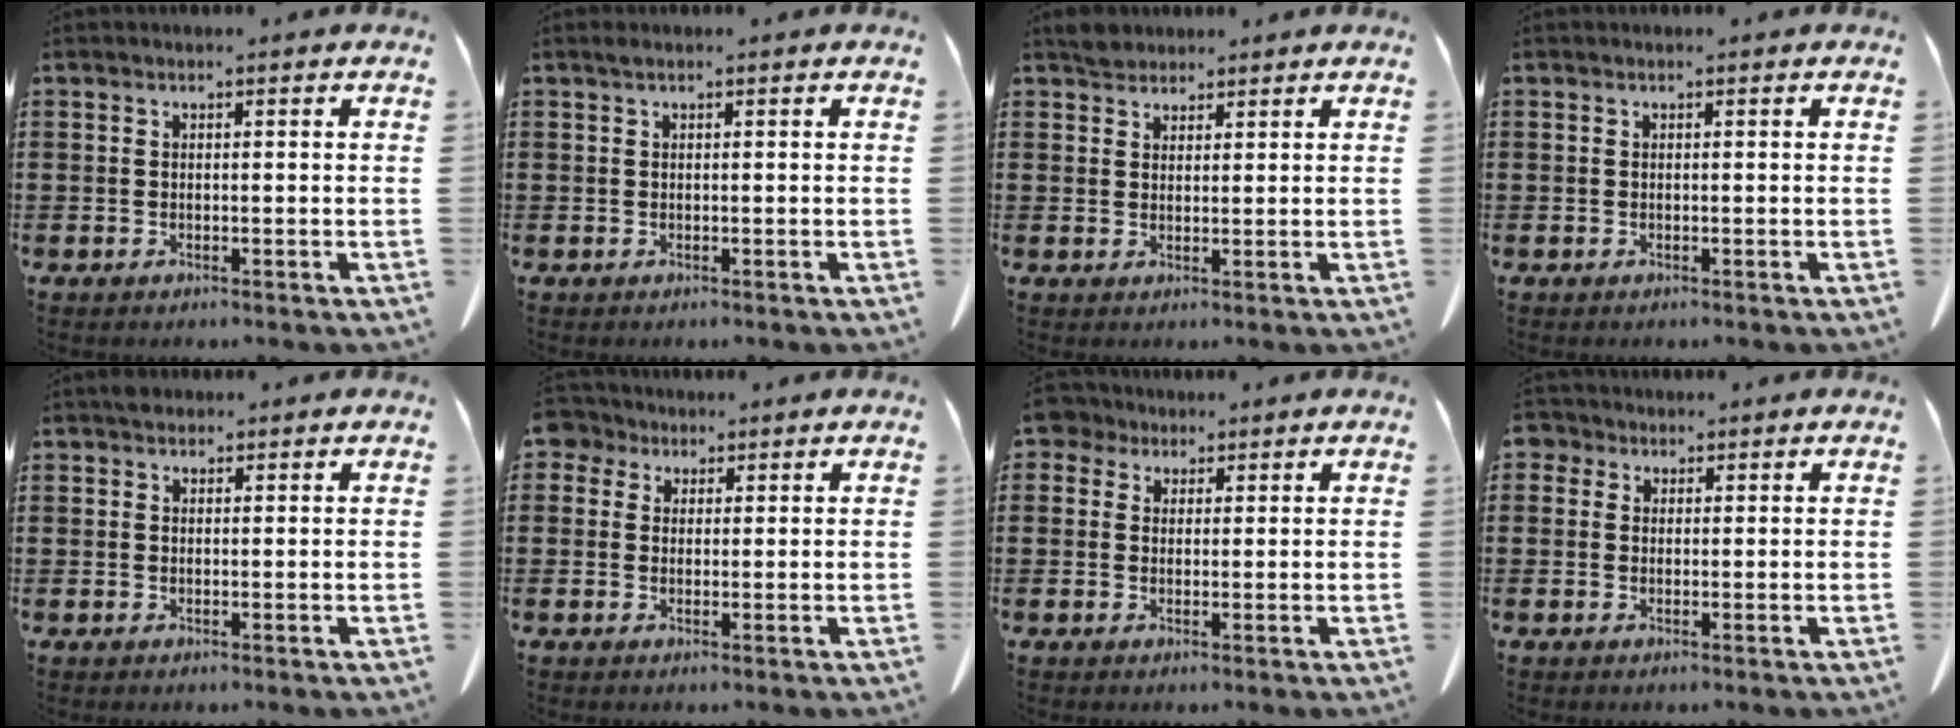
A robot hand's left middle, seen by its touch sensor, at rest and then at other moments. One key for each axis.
{"total": 0.6, "fx": 0.3, "fy": 0.1, "fz": 0.5, "tx": -0.010, "ty": 0.002, "tz": 0.006}
{"total": 2.5, "fx": 2.2, "fy": 1.0, "fz": 0.4, "tx": -0.007, "ty": 0.003, "tz": 0.043}
{"total": 0.0}
{"total": 1.3, "fx": 1.1, "fy": 0.7, "fz": 0.2, "tx": -0.006, "ty": 0.003, "tz": 0.022}
{"total": 3.1, "fx": 2.0, "fy": 2.2, "fz": 0.9, "tx": -0.021, "ty": 0.008, "tz": 0.035}
{"total": 3.3, "fx": 2.2, "fy": 2.1, "fz": 1.1, "tx": -0.025, "ty": 0.010, "tz": 0.040}
{"total": 2.2, "fx": 1.3, "fy": 1.7, "fz": 0.5, "tx": -0.018, "ty": 0.009, "tz": 0.023}